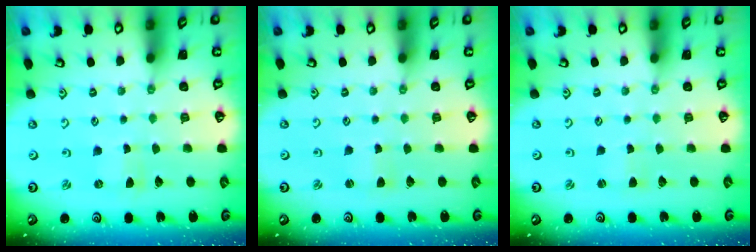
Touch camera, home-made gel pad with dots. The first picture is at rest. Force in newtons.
{"total": 2.1, "press": 2.0, "slide": 0.4}
{"total": 1.4, "press": 1.3, "slide": 0.3}